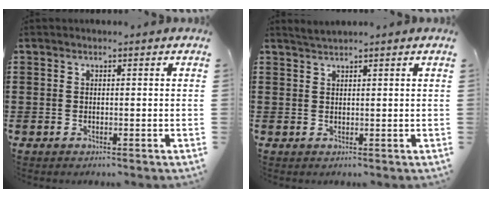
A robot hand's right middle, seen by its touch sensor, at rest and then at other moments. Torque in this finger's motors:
{"motor_torque": [-0.74, -1.39, -0.02, -0.01]}